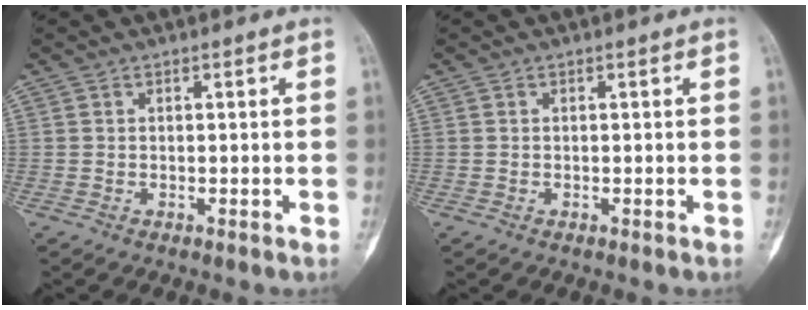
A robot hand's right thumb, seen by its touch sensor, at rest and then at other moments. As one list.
[{"total": 0.0}]